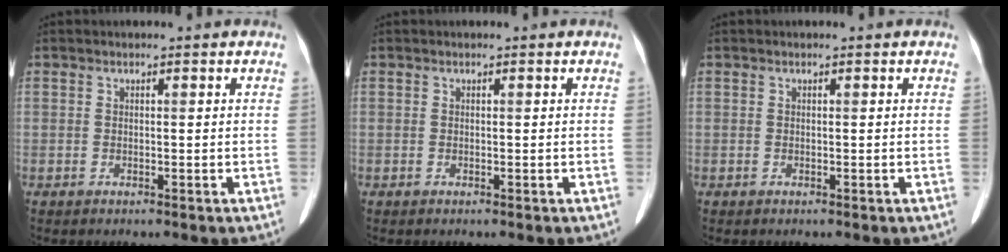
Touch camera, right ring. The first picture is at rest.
{"total": 0.0}
{"total": 0.0}